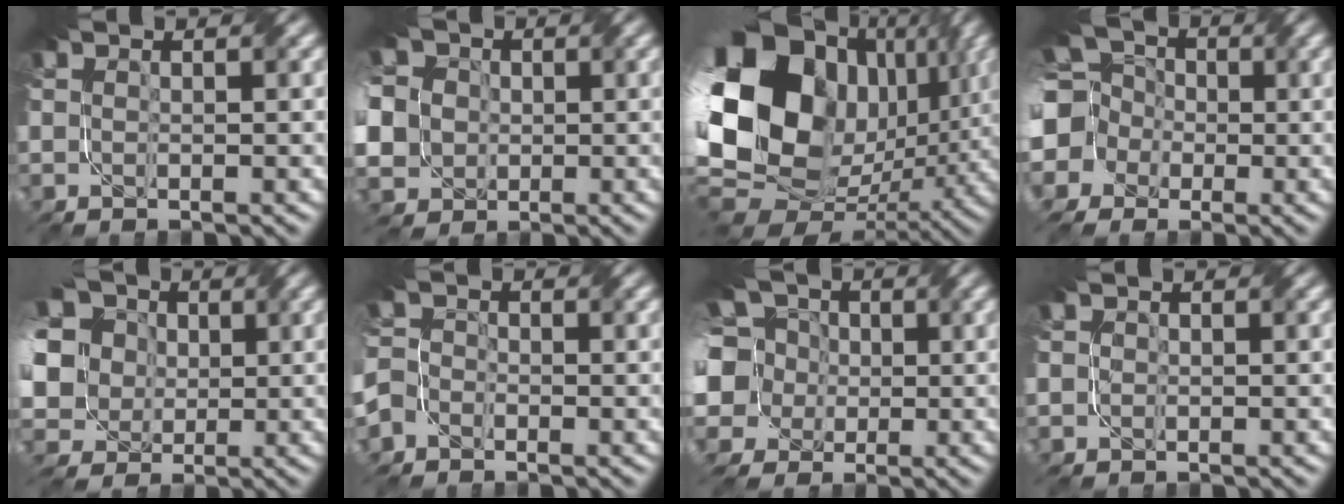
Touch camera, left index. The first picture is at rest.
{"total": 11.6, "force": [0.7, 10.0, 5.9], "torque": [-0.156, 0.015, -0.022]}
{"total": 20.8, "force": [2.2, 14.3, 15.0], "torque": [-0.311, -0.022, 0.043]}
{"total": 11.2, "force": [0.1, 9.9, 5.2], "torque": [-0.157, 0.015, -0.034]}
{"total": 14.7, "force": [3.3, 11.7, 8.3], "torque": [-0.215, 0.030, 0.027]}
{"total": 4.5, "force": [-3.2, 3.0, 1.0], "torque": [-0.014, 0.001, -0.076]}
{"total": 12.0, "force": [1.8, 10.3, 5.9], "torque": [-0.166, 0.038, -0.009]}
{"total": 0.5, "force": [-0.2, 0.5, -0.1], "torque": [0.002, -0.005, -0.006]}